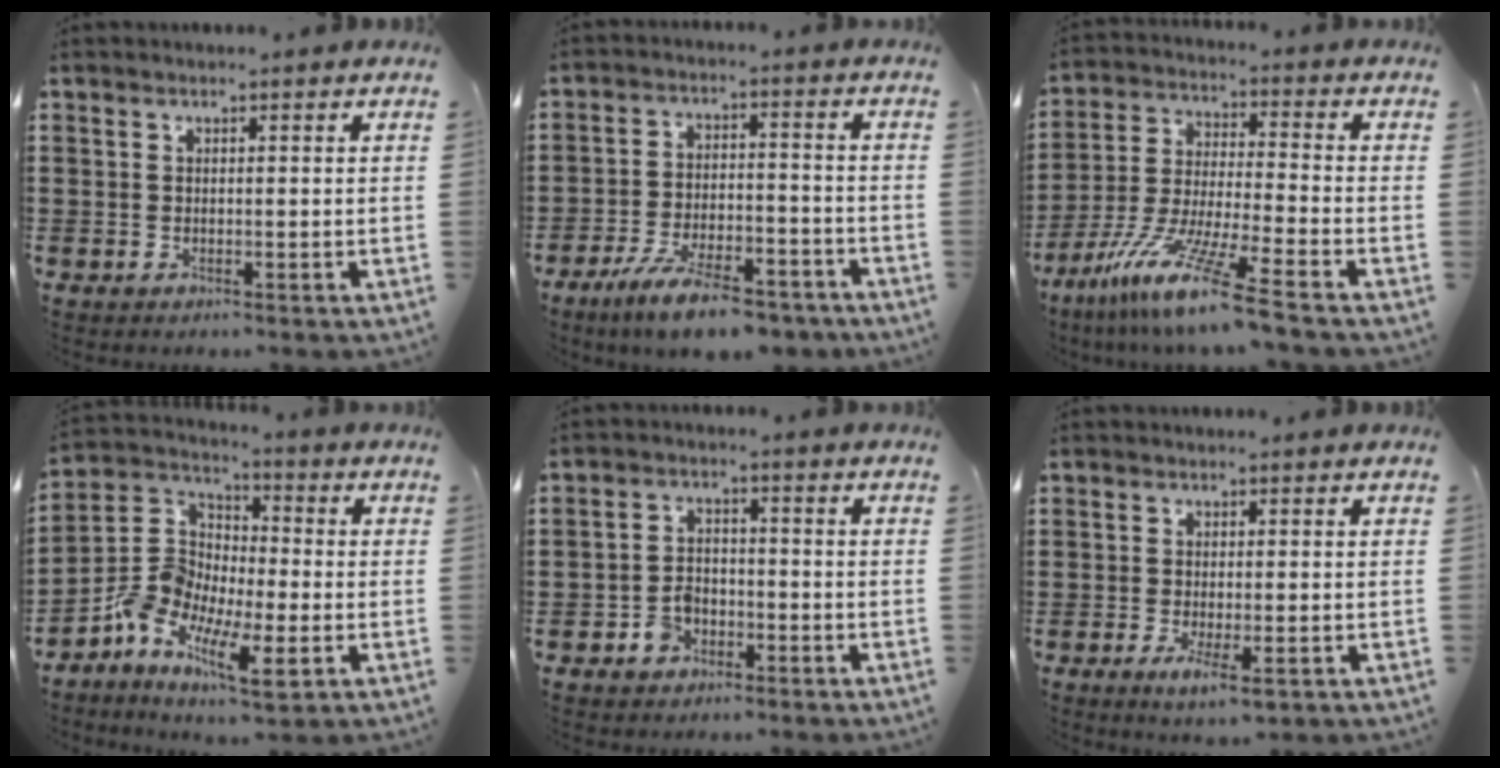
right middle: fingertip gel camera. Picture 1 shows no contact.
{"total": 9.2, "force": [-7.6, 1.6, 5.0], "torque": [-0.092, 0.014, -0.142]}
{"total": 11.9, "force": [-9.2, -0.5, 7.6], "torque": [-0.158, -0.001, -0.184]}
{"total": 9.8, "force": [-5.8, 5.2, 5.9], "torque": [-0.146, 0.003, -0.117]}
{"total": 3.6, "force": [-2.3, 2.2, 1.5], "torque": [-0.029, 0.007, -0.046]}
{"total": 3.2, "force": [-1.3, 0.8, 2.8], "torque": [-0.053, -0.005, -0.020]}